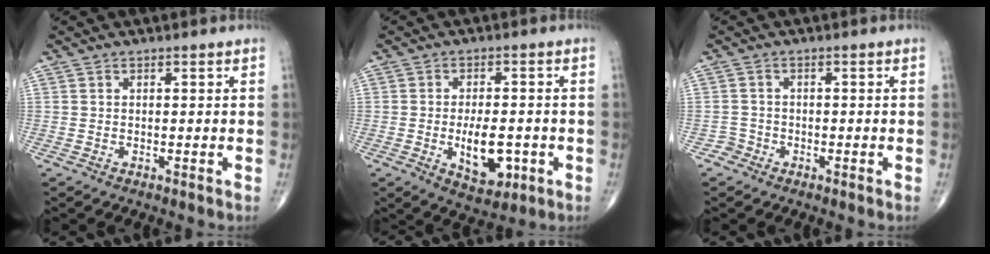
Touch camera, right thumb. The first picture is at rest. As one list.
[{"total": 8.8, "force": [-2.1, 4.6, 7.2], "torque": [-0.094, 0.002, -0.020]}, {"total": 1.8, "force": [-1.1, 1.3, -0.4], "torque": [0.019, 0.007, -0.028]}]